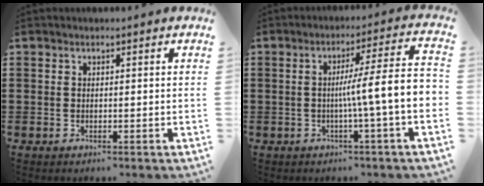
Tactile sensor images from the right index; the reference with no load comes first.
{"total": 8.2, "force": [-1.3, -0.3, 8.1], "torque": [-0.135, -0.010, -0.029]}